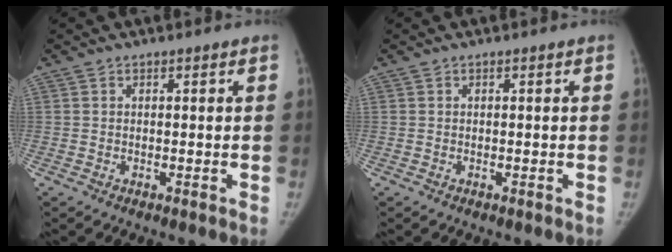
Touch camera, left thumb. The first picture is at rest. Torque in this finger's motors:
{"motor_torque": [0.12, -0.06, 0.25, -0.02, 0.03]}